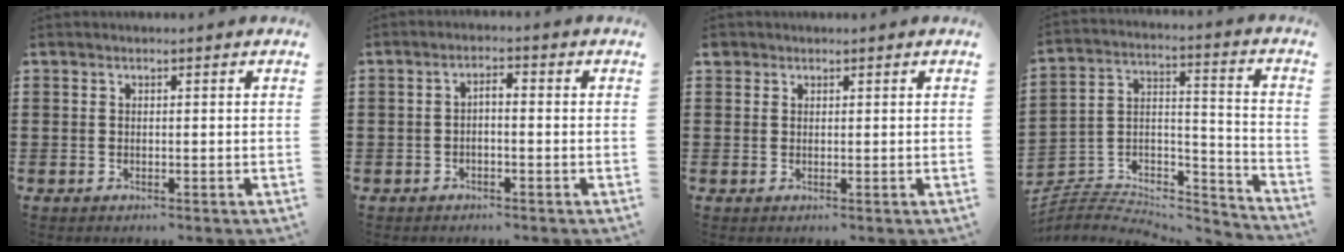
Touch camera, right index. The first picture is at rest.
{"total": 1.6, "force": [-1.0, 0.2, 1.2], "torque": [-0.024, 0.003, -0.020]}
{"total": 1.1, "force": [0.8, 0.8, 0.1], "torque": [-0.005, 0.004, 0.015]}
{"total": 4.2, "force": [-3.6, 2.0, 0.9], "torque": [-0.022, -0.004, -0.074]}